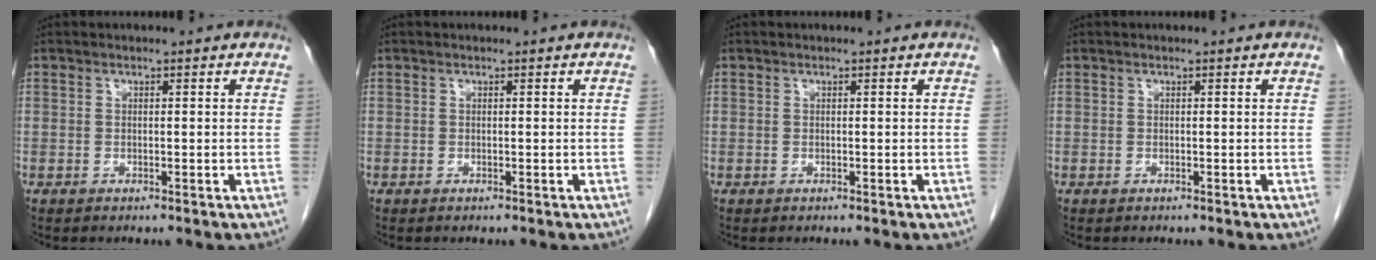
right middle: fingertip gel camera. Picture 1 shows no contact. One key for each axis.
{"total": 0.0}
{"total": 0.0}
{"total": 0.0}